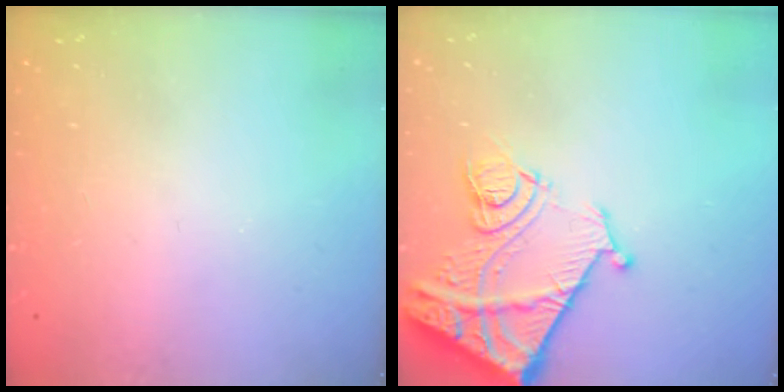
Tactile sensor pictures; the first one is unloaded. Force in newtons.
{"total": 17.2, "press": 17.1, "slide": 2.0}